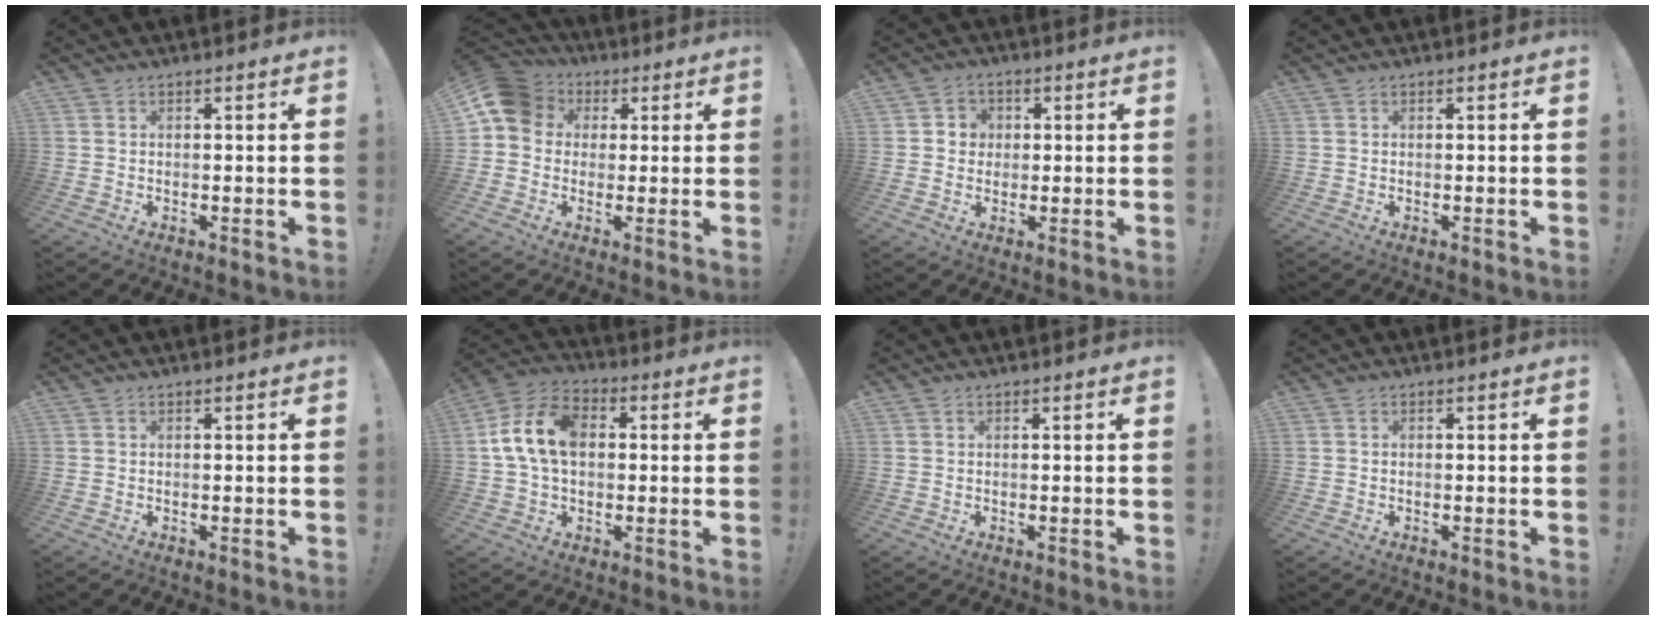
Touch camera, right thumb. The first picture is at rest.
{"total": 9.9, "force": [2.3, 8.8, 4.0], "torque": [-0.070, 0.008, 0.051]}
{"total": 4.1, "force": [0.1, 4.0, 1.0], "torque": [-0.020, 0.005, 0.002]}
{"total": 0.0}
{"total": 0.0}
{"total": 14.1, "force": [1.5, 9.8, 10.1], "torque": [-0.202, 0.017, 0.030]}
{"total": 0.0}
{"total": 0.0}